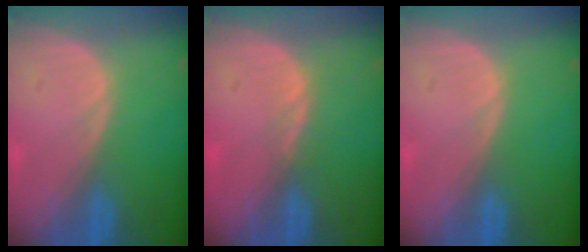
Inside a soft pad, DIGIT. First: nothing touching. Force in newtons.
{"total": 1.1, "press": 1.0, "slide": 0.5}
{"total": 0.0}